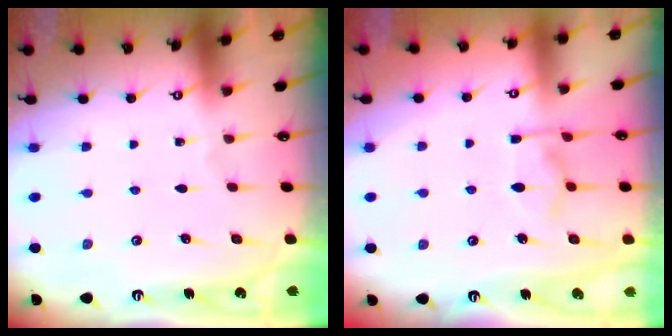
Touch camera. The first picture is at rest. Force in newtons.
{"total": 9.0, "press": 9.0, "slide": 1.2}